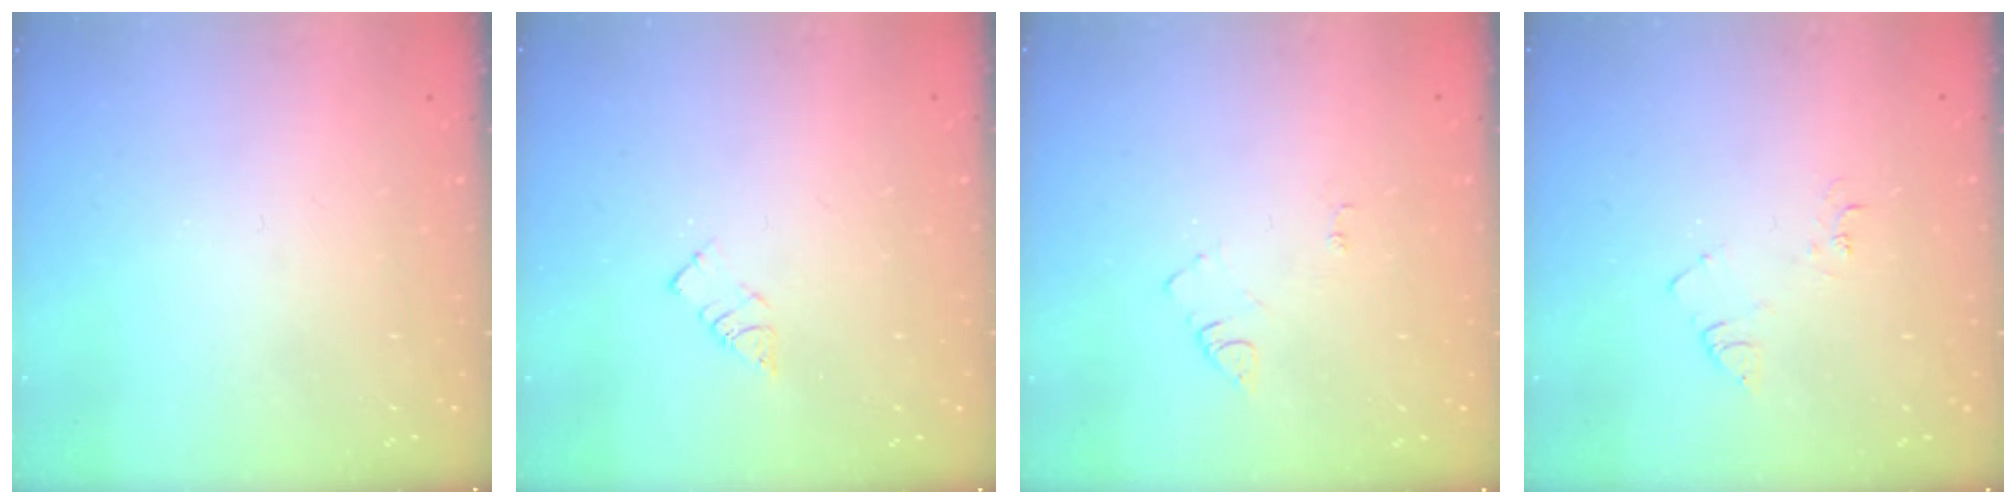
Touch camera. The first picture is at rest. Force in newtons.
{"total": 3.9, "press": 3.9, "slide": 0.0}
{"total": 4.1, "press": 4.1, "slide": 0.5}
{"total": 5.7, "press": 5.7, "slide": 0.5}